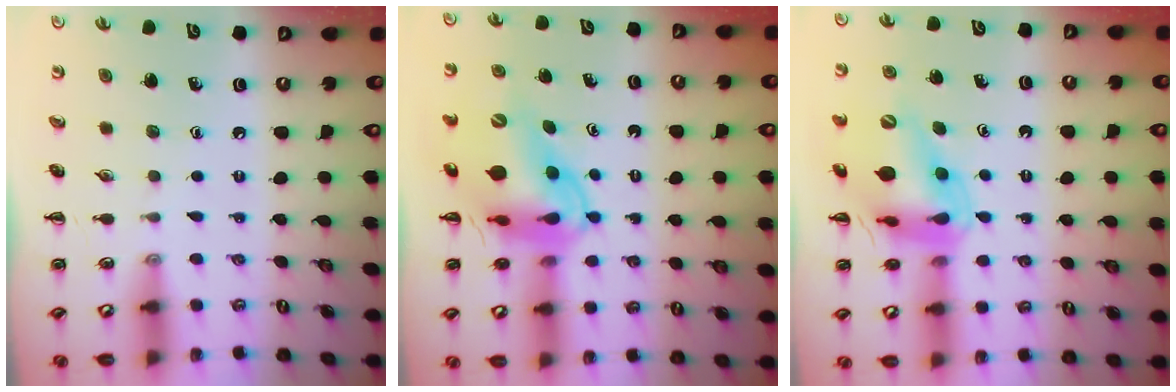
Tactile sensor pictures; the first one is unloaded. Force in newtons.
{"total": 12.3, "press": 11.8, "slide": 3.4}
{"total": 14.3, "press": 13.8, "slide": 3.6}